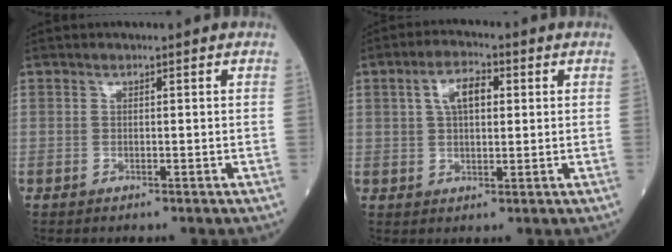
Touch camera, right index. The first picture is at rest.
{"total": 5.7, "force": [1.7, 2.6, 4.8], "torque": [-0.091, 0.015, 0.030]}